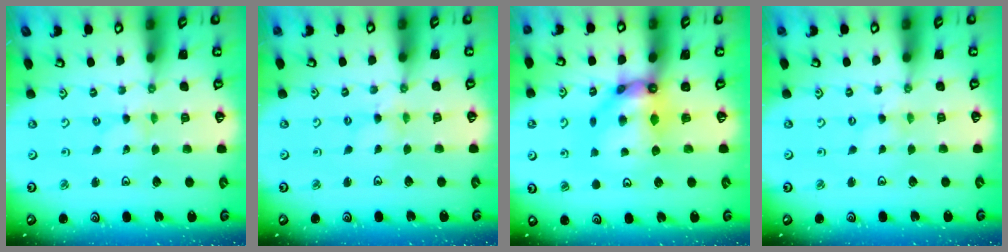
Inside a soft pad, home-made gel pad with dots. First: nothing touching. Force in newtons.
{"total": 0.0}
{"total": 10.9, "press": 10.9, "slide": 1.0}
{"total": 0.0}